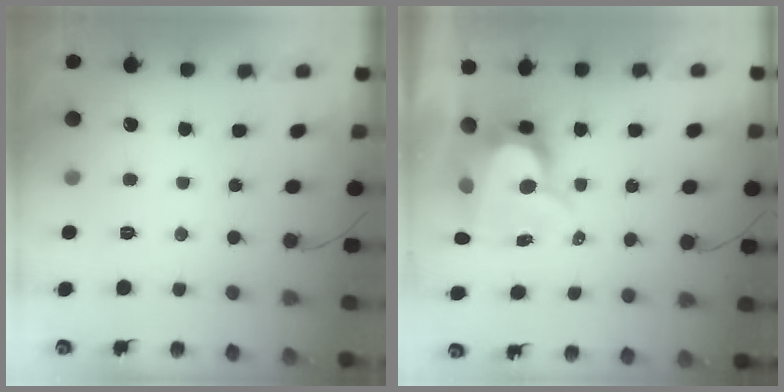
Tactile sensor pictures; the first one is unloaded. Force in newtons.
{"total": 10.5, "press": 10.4, "slide": 0.8}